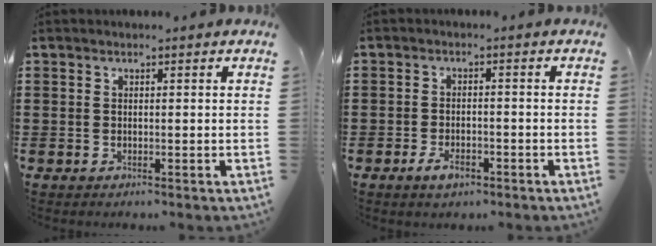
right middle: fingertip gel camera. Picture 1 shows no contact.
{"total": 3.1, "force": [-1.9, 1.4, 2.1], "torque": [-0.041, 0.001, -0.037]}